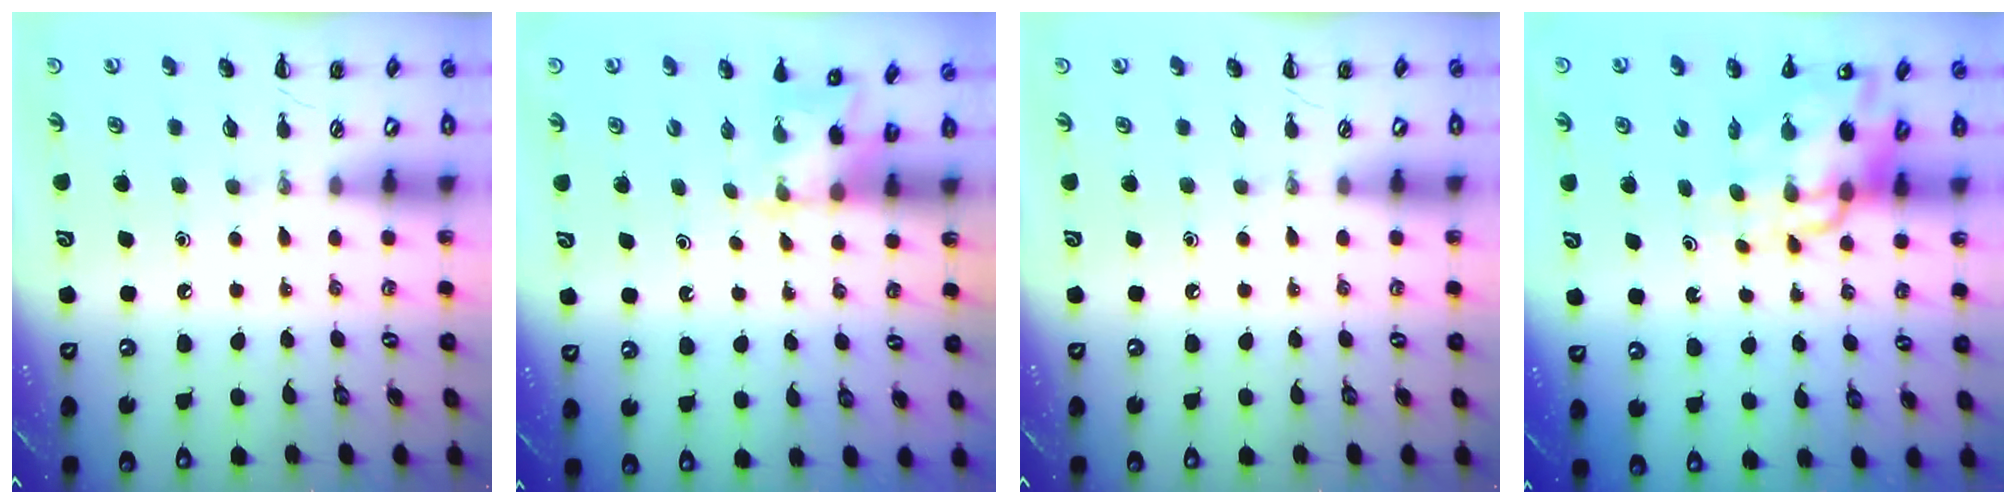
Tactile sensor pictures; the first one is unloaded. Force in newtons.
{"total": 2.1, "press": 2.0, "slide": 0.6}
{"total": 0.0}
{"total": 12.8, "press": 12.2, "slide": 3.9}